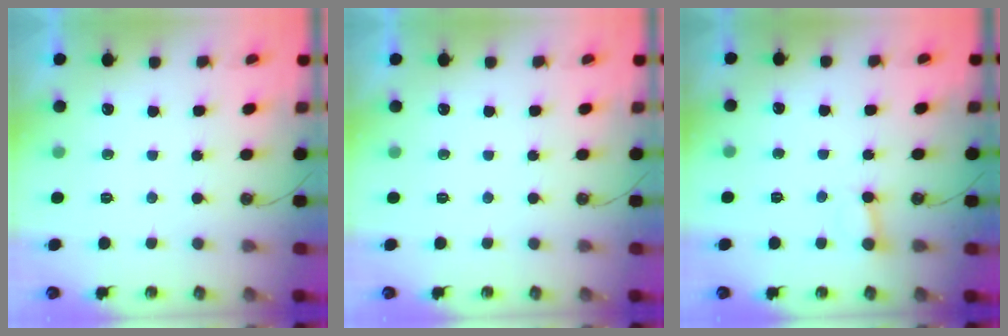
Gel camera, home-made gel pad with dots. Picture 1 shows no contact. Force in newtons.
{"total": 0.0}
{"total": 2.5, "press": 2.5, "slide": 0.1}